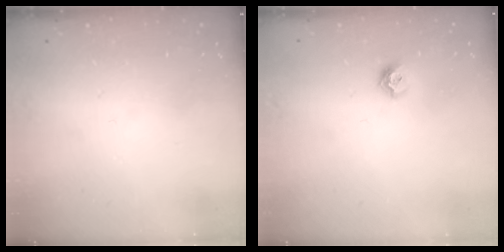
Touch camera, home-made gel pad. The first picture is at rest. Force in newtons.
{"total": 7.2, "press": 7.1, "slide": 0.7}